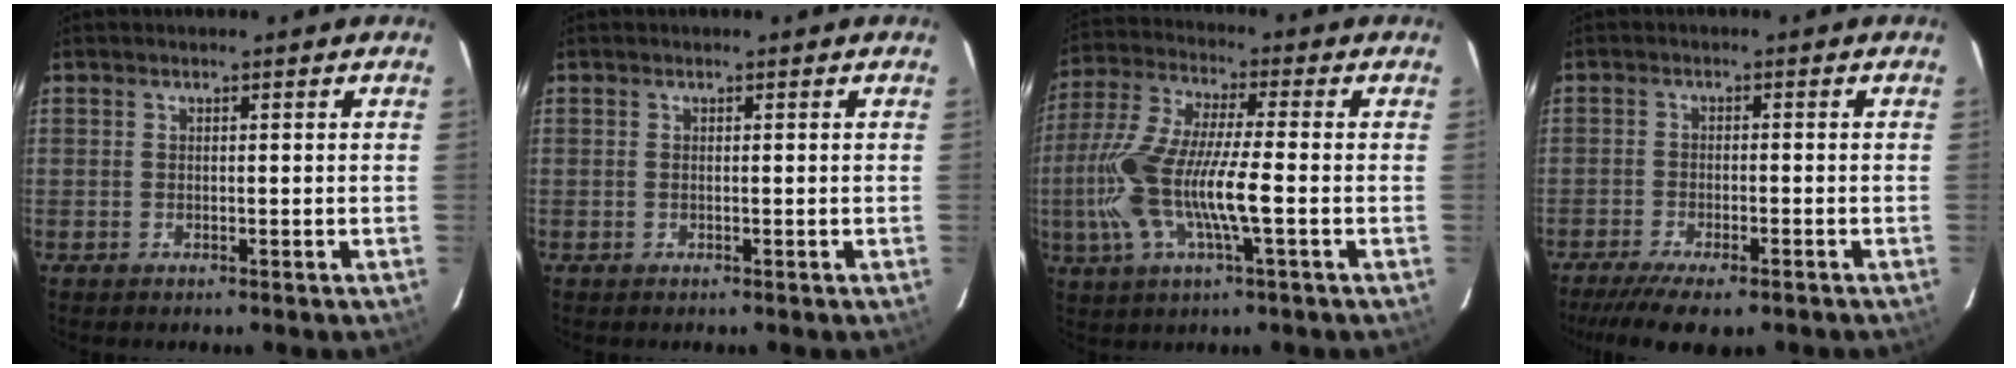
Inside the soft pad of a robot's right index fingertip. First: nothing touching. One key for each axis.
{"total": 0.0}
{"total": 15.8, "fx": -3.5, "fy": 2.8, "fz": 15.2, "tx": -0.312, "ty": -0.009, "tz": -0.068}
{"total": 10.2, "fx": -8.0, "fy": 2.4, "fz": 5.9, "tx": -0.137, "ty": -0.036, "tz": -0.132}